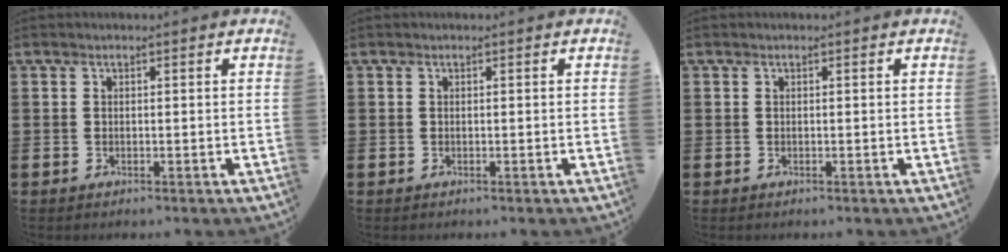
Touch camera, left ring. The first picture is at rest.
{"total": 0.0}
{"total": 0.0}